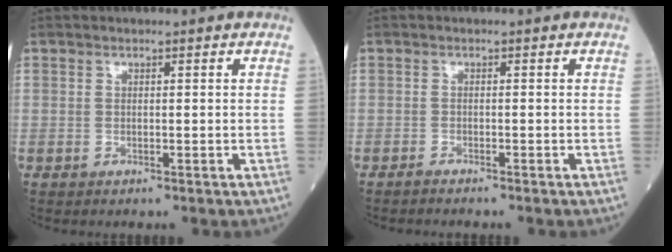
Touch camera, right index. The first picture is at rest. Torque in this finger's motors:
{"motor_torque": [0.09, -0.07, -0.03, -0.01]}